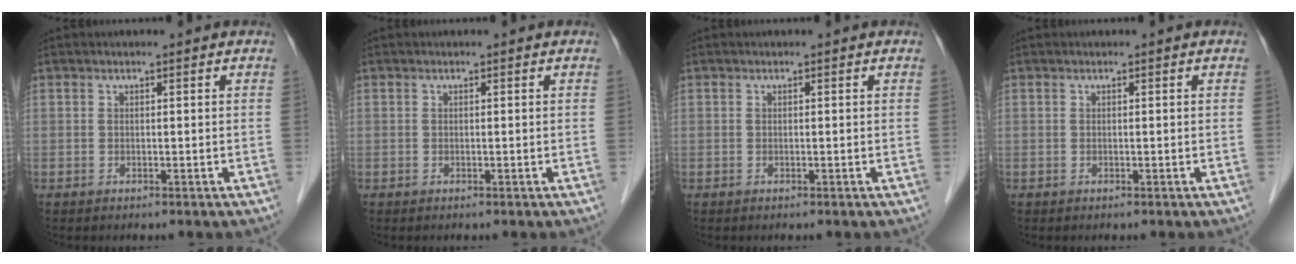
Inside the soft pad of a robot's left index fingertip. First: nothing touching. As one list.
[{"total": 0.0}, {"total": 0.0}, {"total": 0.0}]